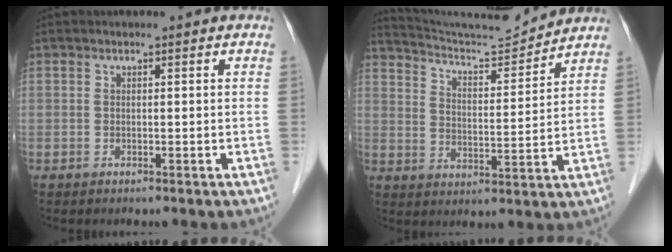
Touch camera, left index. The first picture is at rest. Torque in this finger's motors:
{"motor_torque": [0.84, -1.28, 0.12, 0.02]}